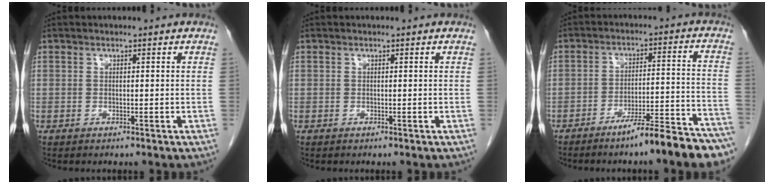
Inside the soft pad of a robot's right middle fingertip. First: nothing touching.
{"total": 0.0}
{"total": 12.5, "force": [-9.9, 0.4, 7.5], "torque": [-0.090, 0.026, -0.149]}